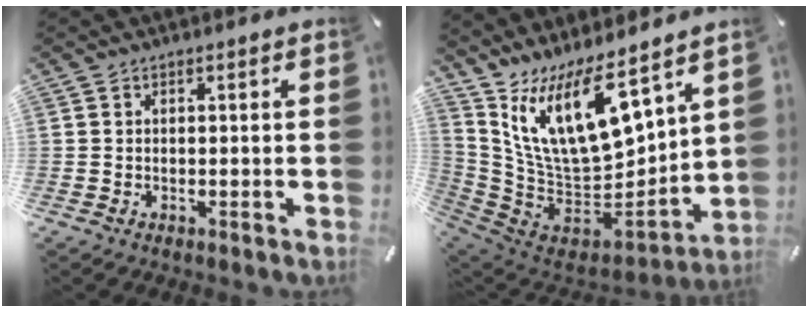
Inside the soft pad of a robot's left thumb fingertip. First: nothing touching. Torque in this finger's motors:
{"motor_torque": [2.76, 2.25, 1.36, -1.41, 0.64]}